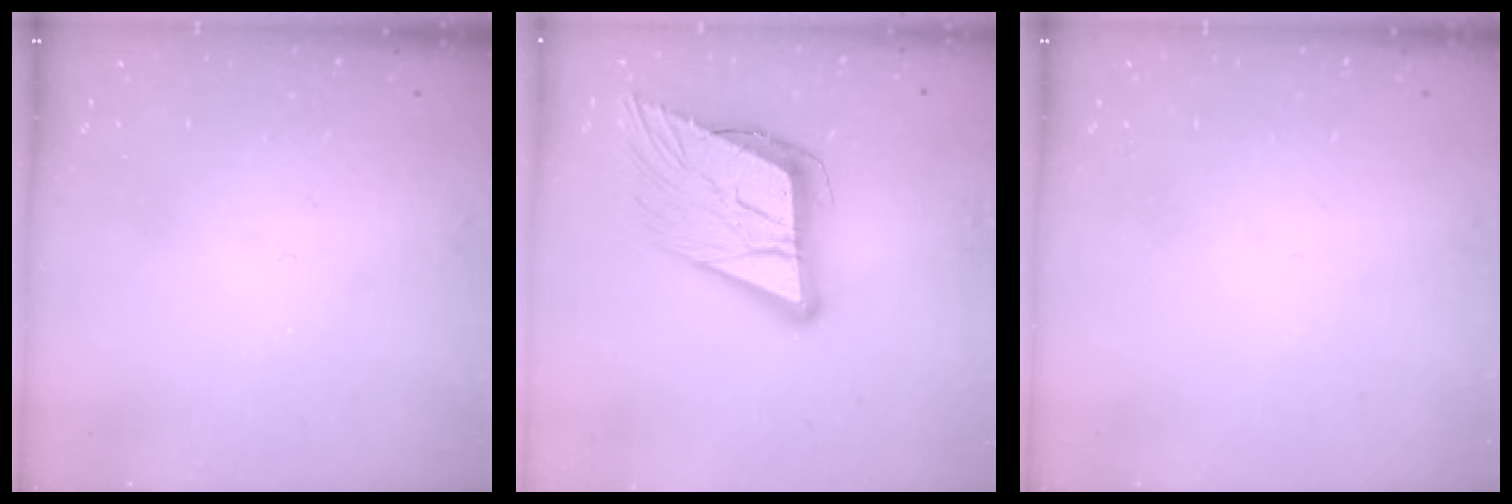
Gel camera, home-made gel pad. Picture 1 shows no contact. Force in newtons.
{"total": 17.4, "press": 16.8, "slide": 4.4}
{"total": 0.0}